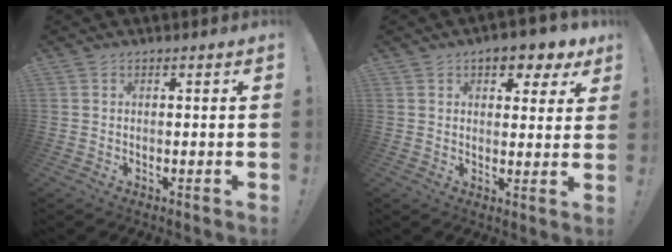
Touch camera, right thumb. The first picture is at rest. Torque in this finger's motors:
{"motor_torque": [0.40, 0.52, 0.94, 0.06, -0.02]}